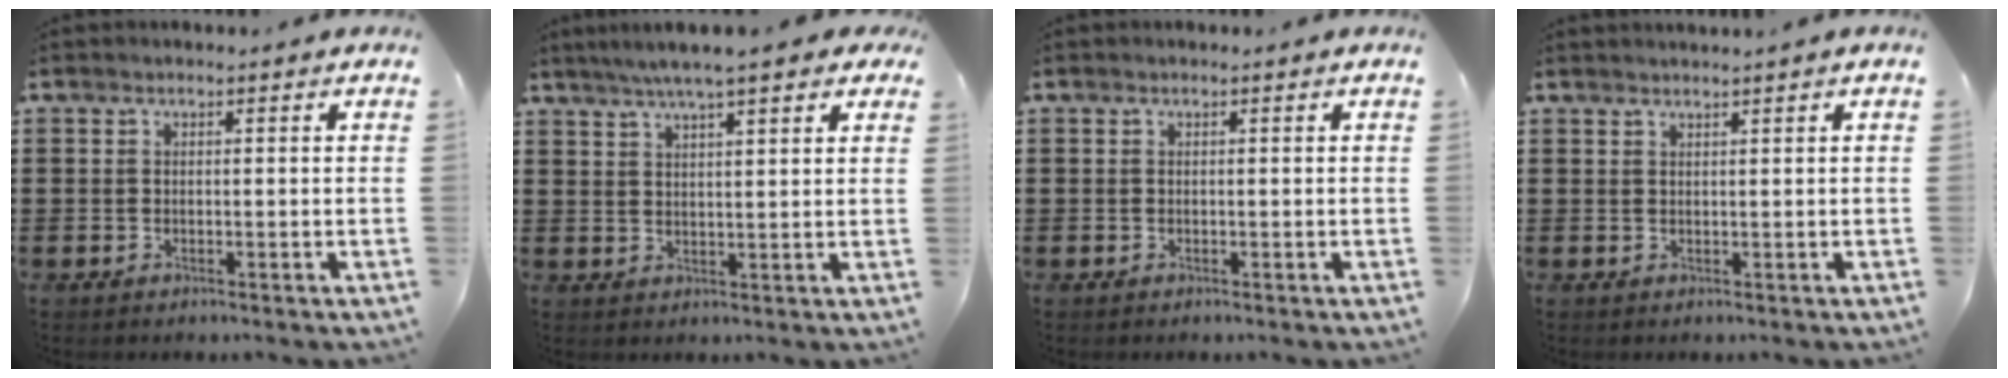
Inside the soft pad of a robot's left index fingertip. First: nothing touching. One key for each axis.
{"total": 5.1, "fx": 4.1, "fy": 0.3, "fz": 3.1, "tx": -0.073, "ty": -0.002, "tz": 0.071}
{"total": 0.0}
{"total": 0.9, "fx": 0.8, "fy": -0.3, "fz": 0.2, "tx": -0.004, "ty": -0.004, "tz": 0.015}